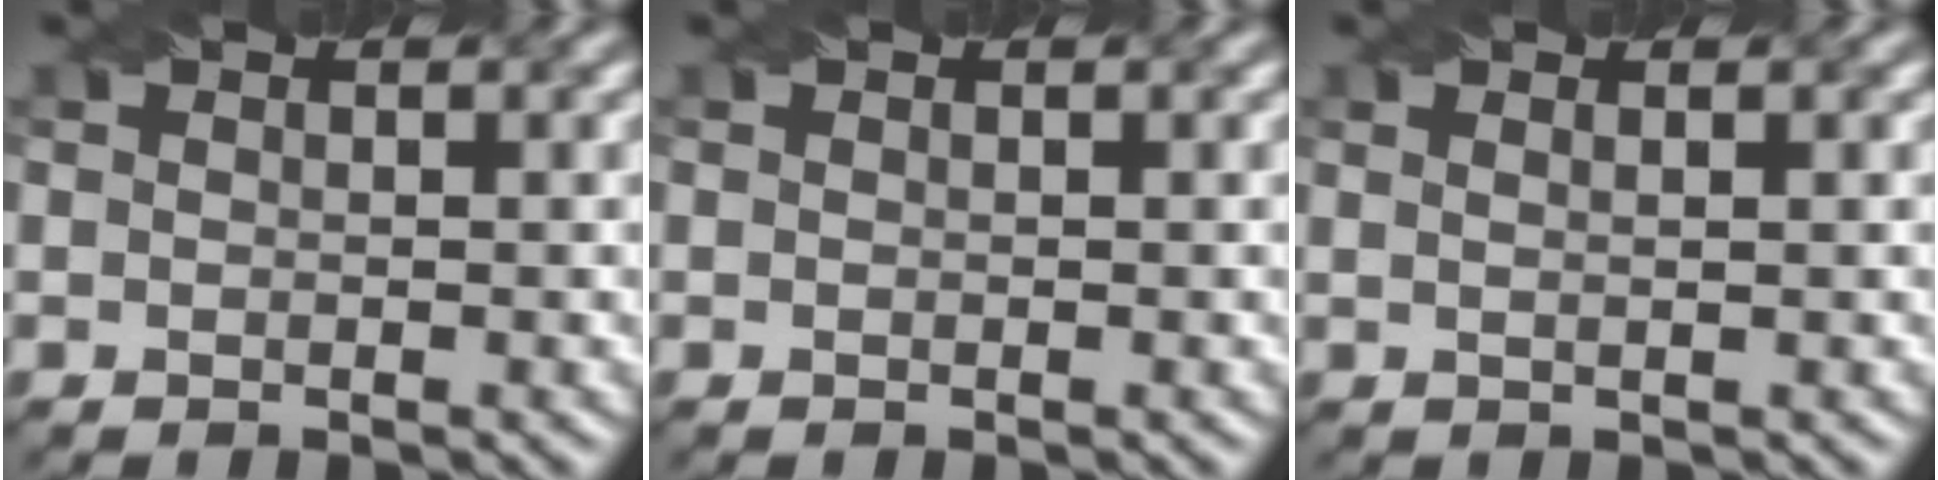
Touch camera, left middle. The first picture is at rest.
{"total": 0.0}
{"total": 2.9, "force": [1.3, 1.5, 2.1], "torque": [-0.008, 0.020, -0.012]}